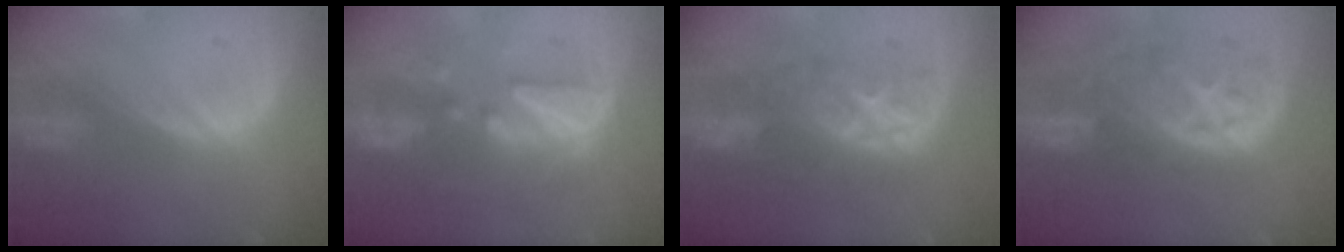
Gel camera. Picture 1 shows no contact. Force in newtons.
{"total": 8.4, "press": 8.1, "slide": 2.1}
{"total": 8.7, "press": 8.7, "slide": 0.9}
{"total": 11.1, "press": 9.9, "slide": 5.1}